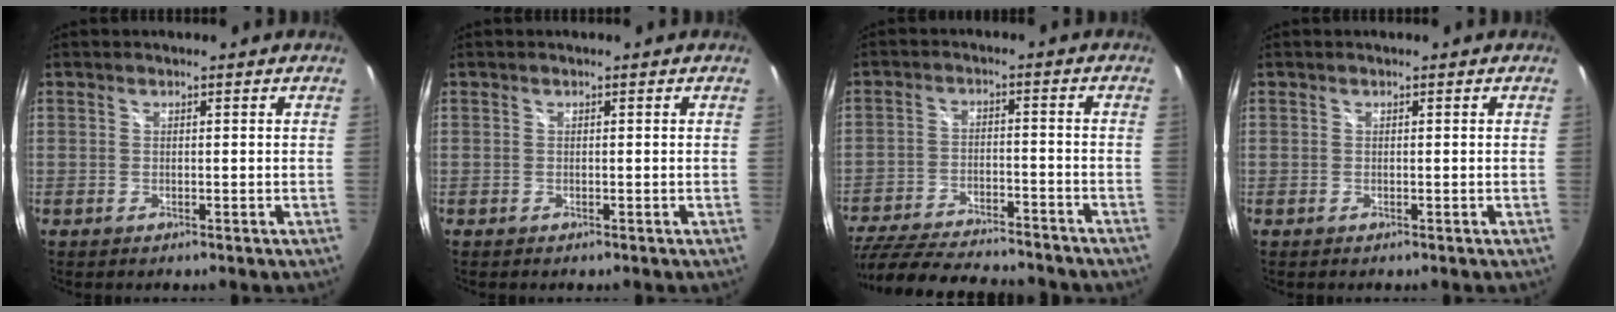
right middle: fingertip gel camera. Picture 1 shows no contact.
{"total": 0.0}
{"total": 23.2, "force": [-19.4, 6.0, 11.2], "torque": [-0.229, -0.043, -0.288]}
{"total": 0.0}